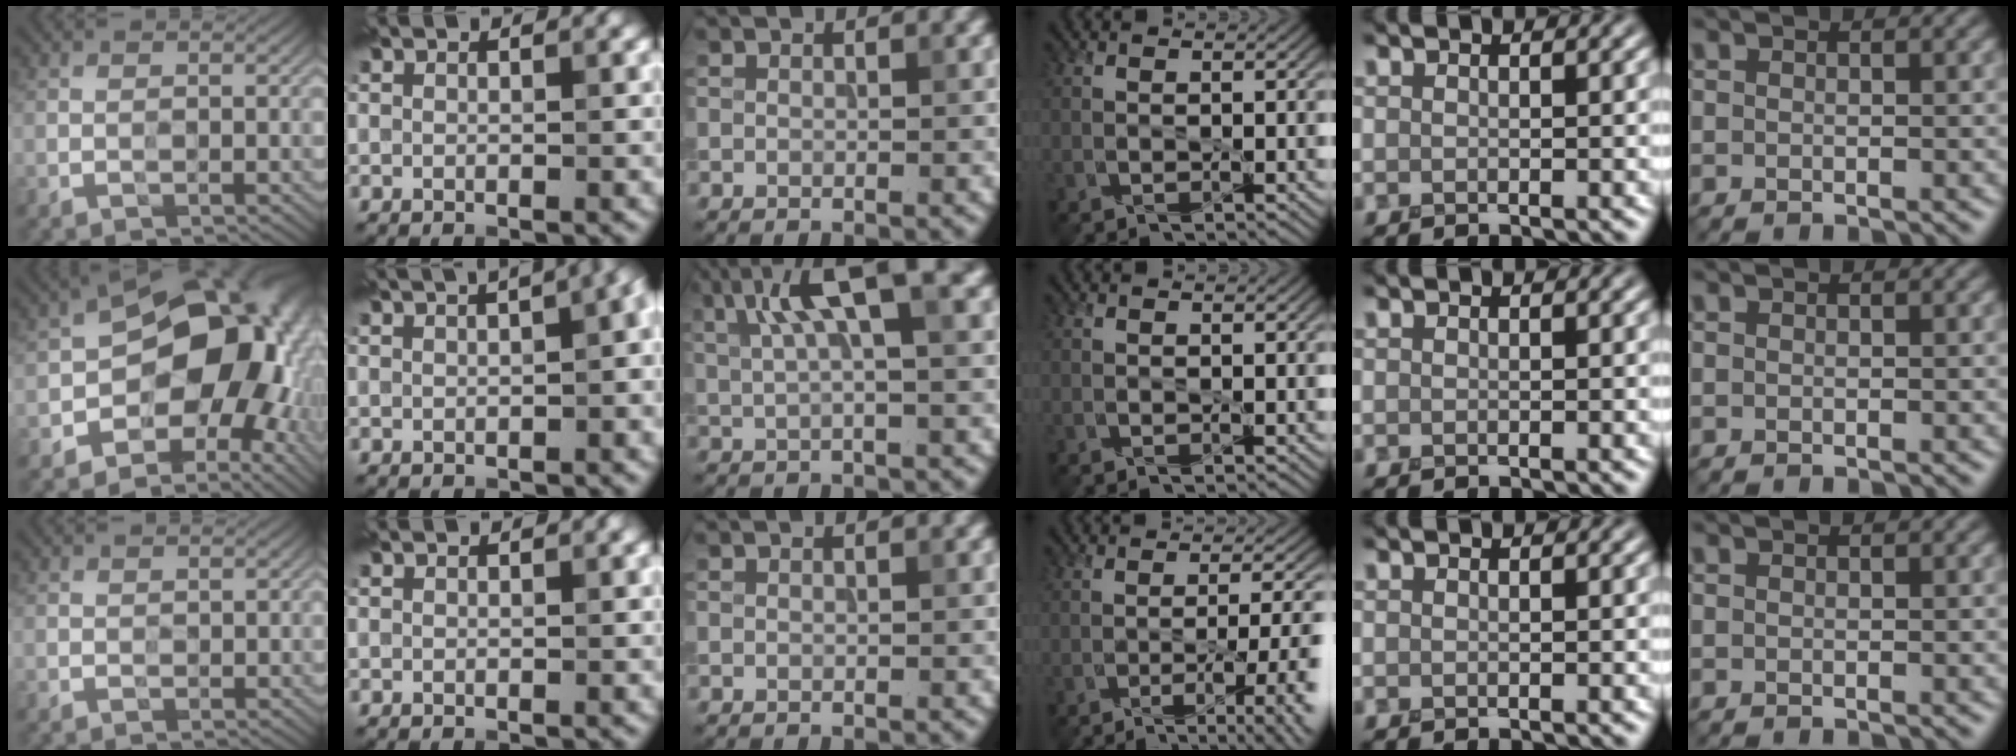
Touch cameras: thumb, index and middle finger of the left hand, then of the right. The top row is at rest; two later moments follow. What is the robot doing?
{"motion": "peel", "object": "velcro strap"}